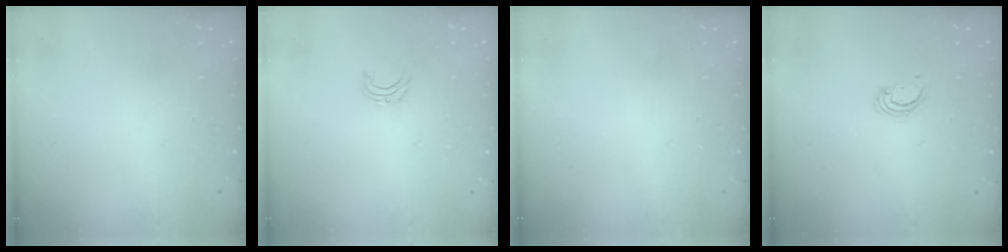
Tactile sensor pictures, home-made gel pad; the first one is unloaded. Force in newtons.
{"total": 4.2, "press": 4.2, "slide": 0.4}
{"total": 0.0}
{"total": 2.6, "press": 2.6, "slide": 0.3}